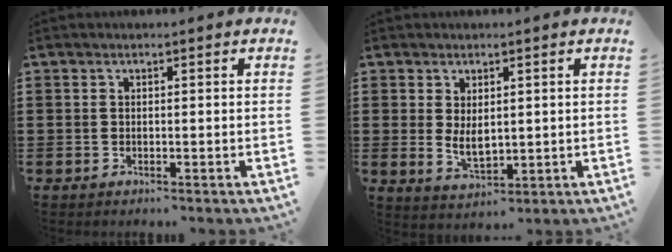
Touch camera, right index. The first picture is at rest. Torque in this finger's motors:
{"motor_torque": [1.11, 1.03, 0.11, 0.09]}